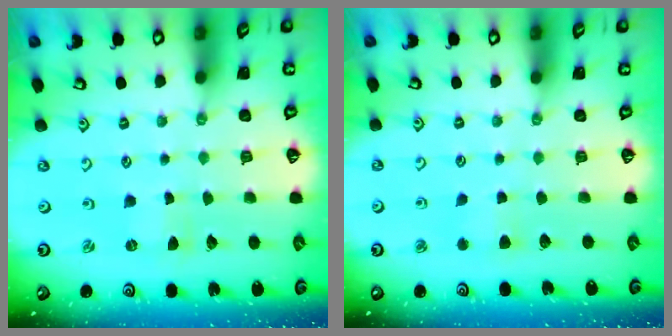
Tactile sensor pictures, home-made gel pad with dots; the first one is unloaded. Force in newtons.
{"total": 2.5, "press": 2.4, "slide": 0.5}